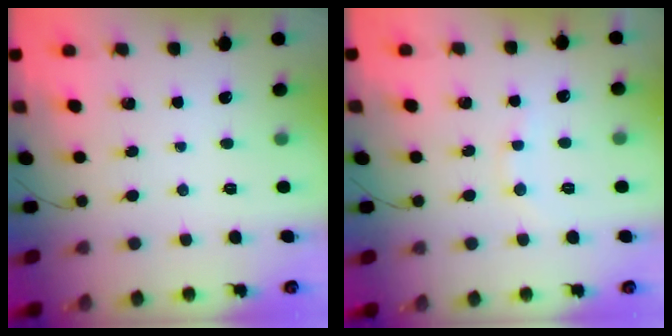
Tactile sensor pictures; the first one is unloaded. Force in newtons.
{"total": 7.3, "press": 7.1, "slide": 1.5}